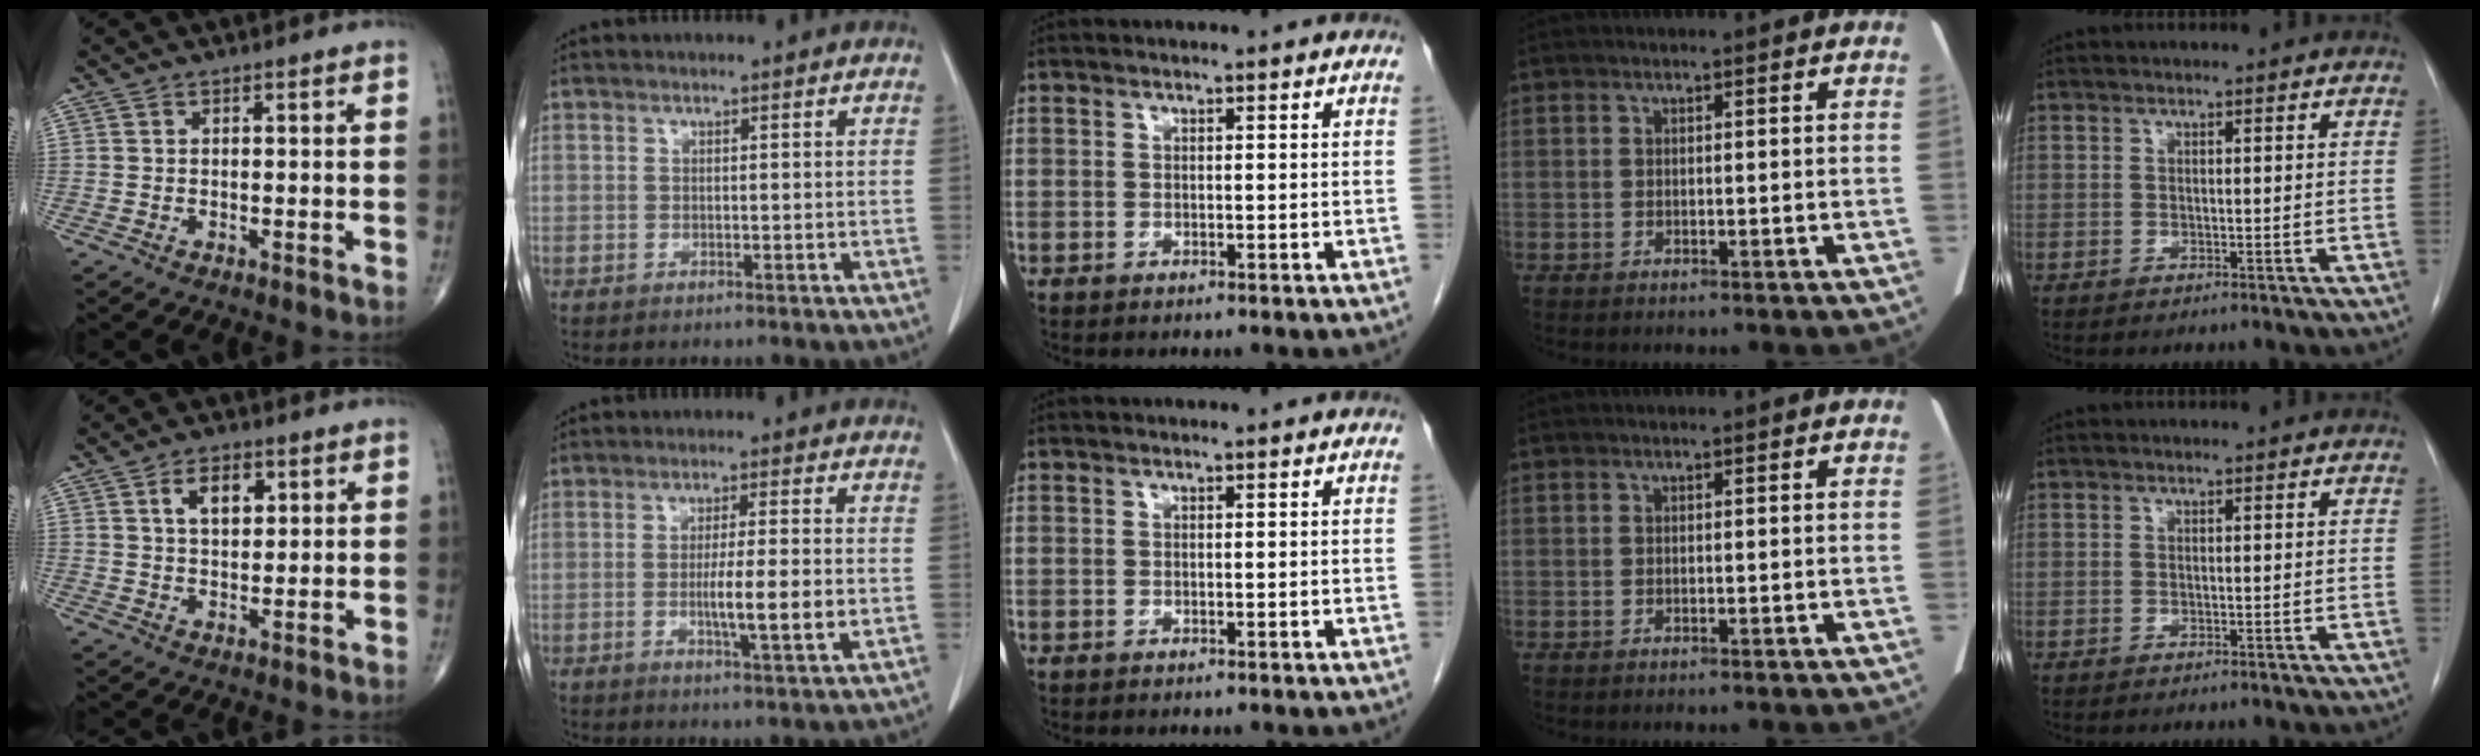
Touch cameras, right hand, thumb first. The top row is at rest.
{"thumb": {"total": 6.2, "force": [2.4, 3.7, 4.3], "torque": [-0.055, -0.009, 0.041]}, "index": {"total": 7.1, "force": [-1.1, 0.2, 7.0], "torque": [-0.116, -0.012, -0.019]}}